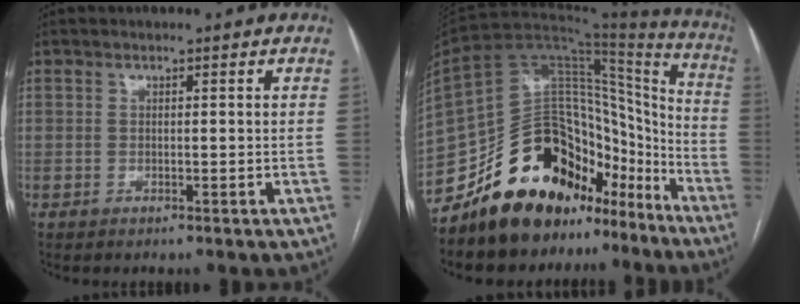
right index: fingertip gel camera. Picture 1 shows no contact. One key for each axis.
{"total": 23.7, "fx": -17.4, "fy": 12.4, "fz": 10.4, "tx": -0.160, "ty": 0.073, "tz": -0.275}